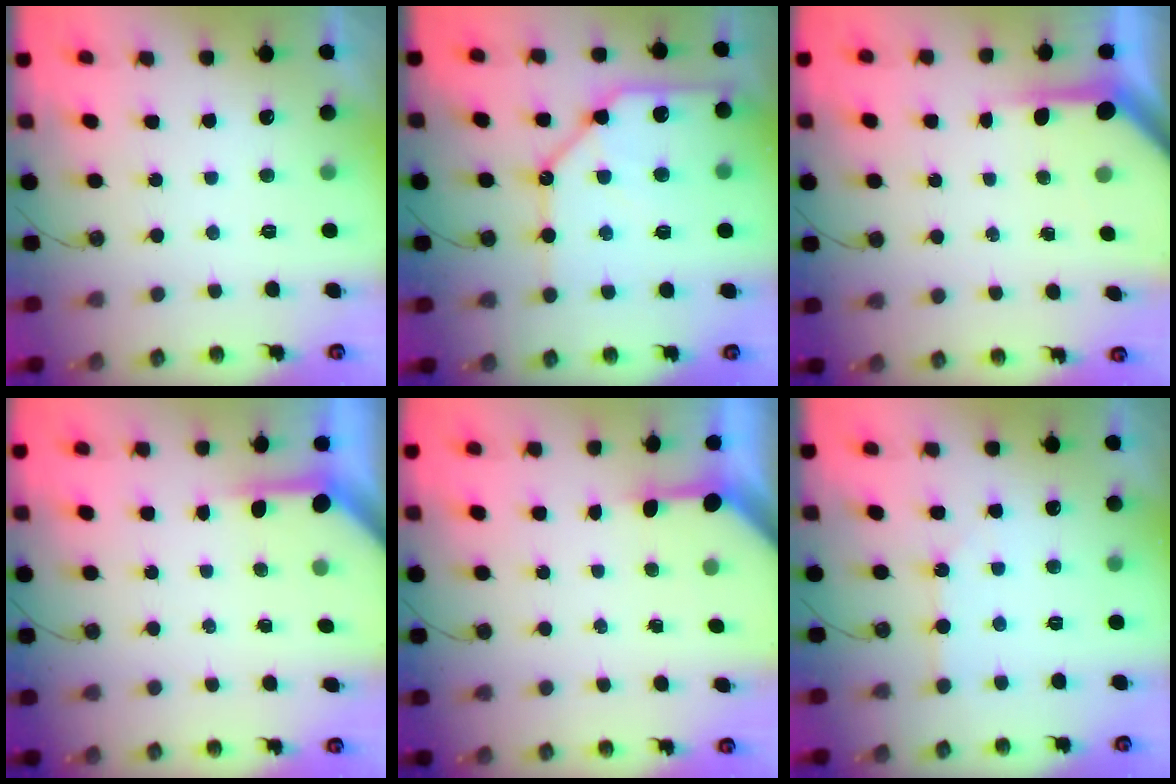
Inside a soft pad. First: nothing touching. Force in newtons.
{"total": 16.8, "press": 16.7, "slide": 1.9}
{"total": 5.3, "press": 5.3, "slide": 0.4}
{"total": 3.9, "press": 3.9, "slide": 0.4}
{"total": 3.3, "press": 3.2, "slide": 0.3}
{"total": 1.8, "press": 1.8, "slide": 0.4}